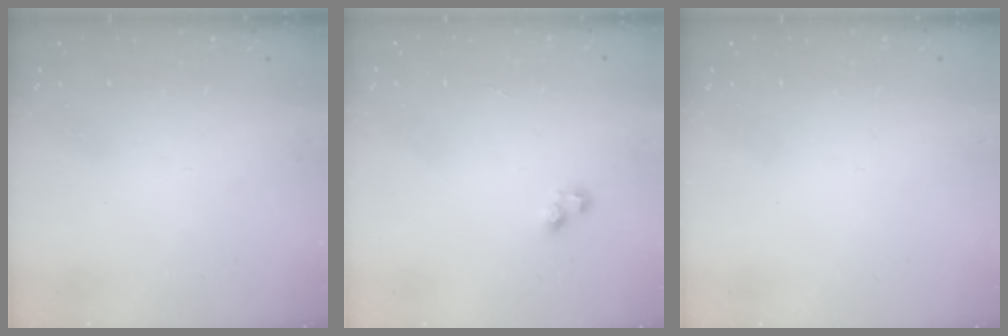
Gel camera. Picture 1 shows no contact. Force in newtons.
{"total": 2.0, "press": 2.0, "slide": 0.3}
{"total": 0.0}